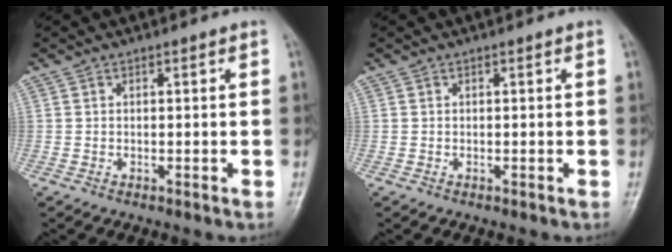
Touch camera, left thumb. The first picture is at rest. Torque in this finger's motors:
{"motor_torque": [0.01, 0.01, 0.03, -0.04, 0.00]}